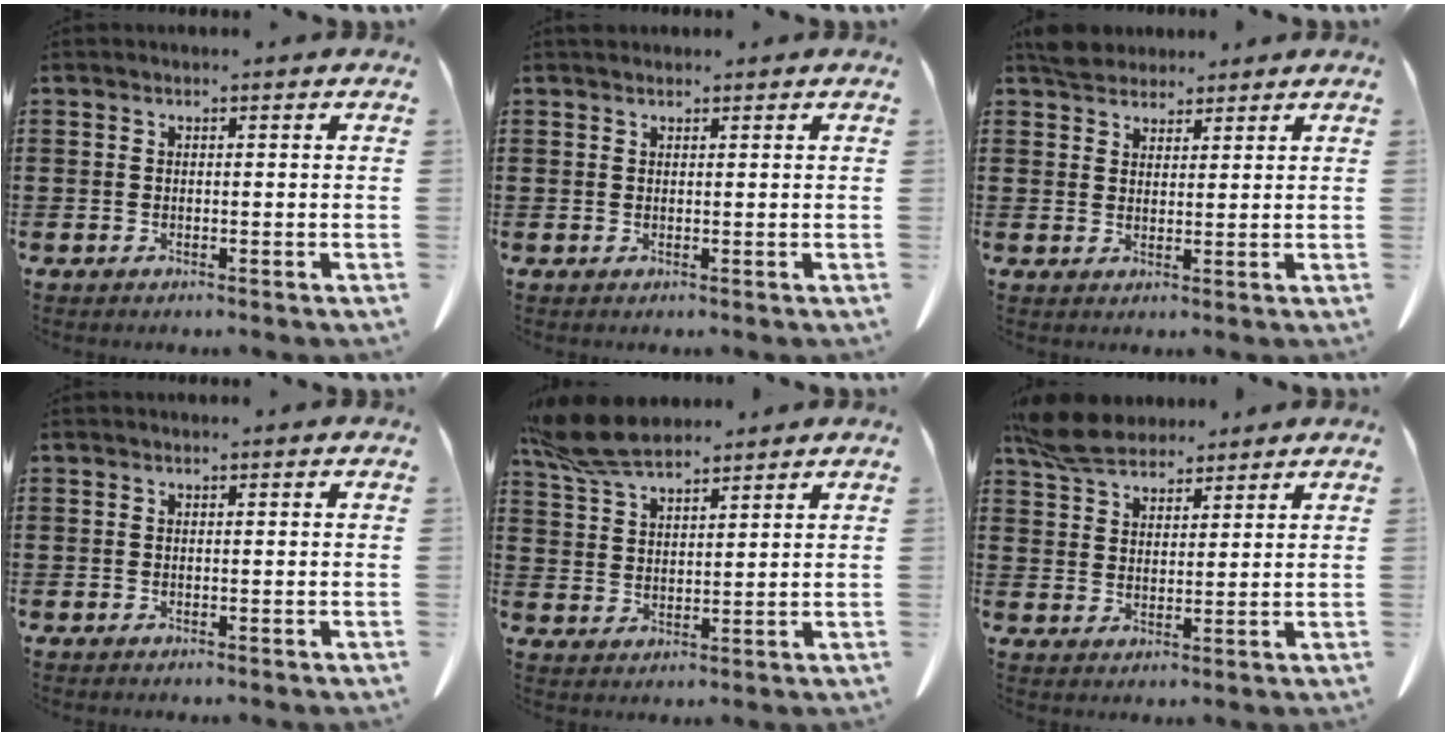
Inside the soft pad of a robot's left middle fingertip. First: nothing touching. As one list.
[{"total": 0.9, "force": [0.8, 0.3, 0.2], "torque": [-0.005, 0.000, 0.017]}, {"total": 3.8, "force": [3.3, 1.5, 0.7], "torque": [-0.017, -0.001, 0.064]}, {"total": 0.0}, {"total": 8.1, "force": [6.9, 2.2, 3.7], "torque": [-0.095, -0.010, 0.132]}, {"total": 7.1, "force": [6.1, 2.7, 2.6], "torque": [-0.073, -0.005, 0.116]}]